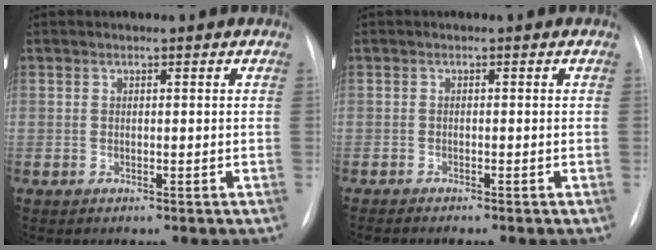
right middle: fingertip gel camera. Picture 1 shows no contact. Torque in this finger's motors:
{"motor_torque": [0.52, -0.66, 0.09, 0.00]}